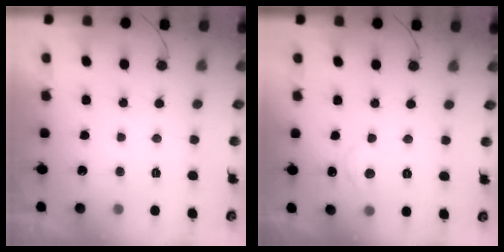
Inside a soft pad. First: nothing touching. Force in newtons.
{"total": 6.3, "press": 6.2, "slide": 0.7}